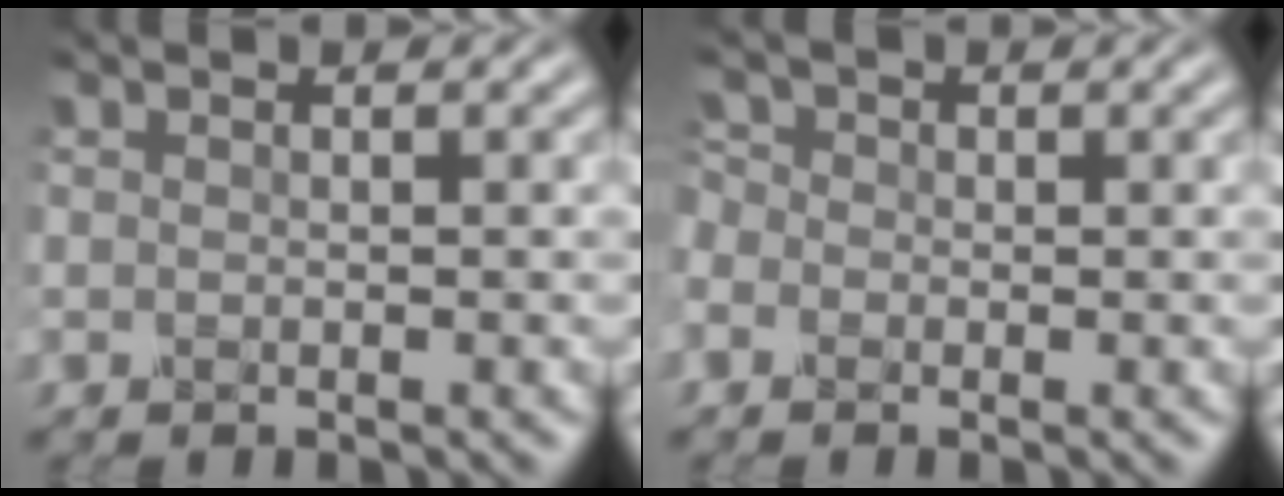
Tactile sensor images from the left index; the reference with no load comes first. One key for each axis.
{"total": 1.0, "fx": -0.3, "fy": 0.9, "fz": 0.0, "tx": -0.006, "ty": 0.003, "tz": -0.010}